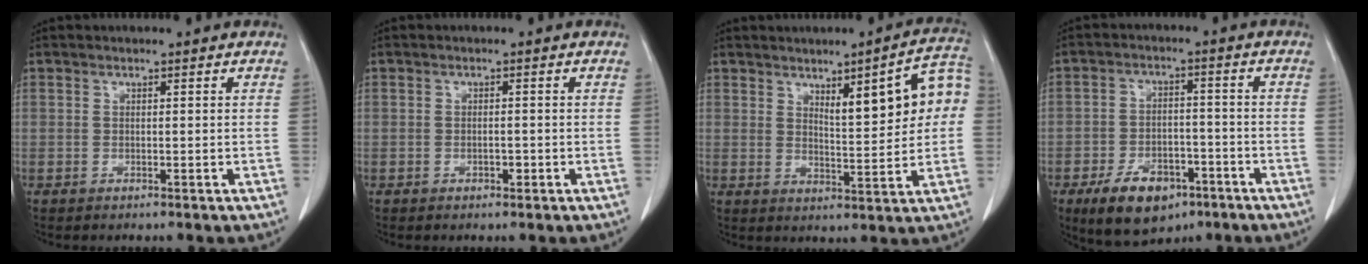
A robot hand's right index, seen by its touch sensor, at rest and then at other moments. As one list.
[{"total": 1.1, "force": [-0.4, 0.6, 0.8], "torque": [-0.012, 0.002, -0.002]}, {"total": 10.5, "force": [2.7, 1.9, 10.0], "torque": [-0.134, 0.017, 0.039]}, {"total": 10.1, "force": [-6.0, 5.5, 5.9], "torque": [-0.101, -0.002, -0.092]}]